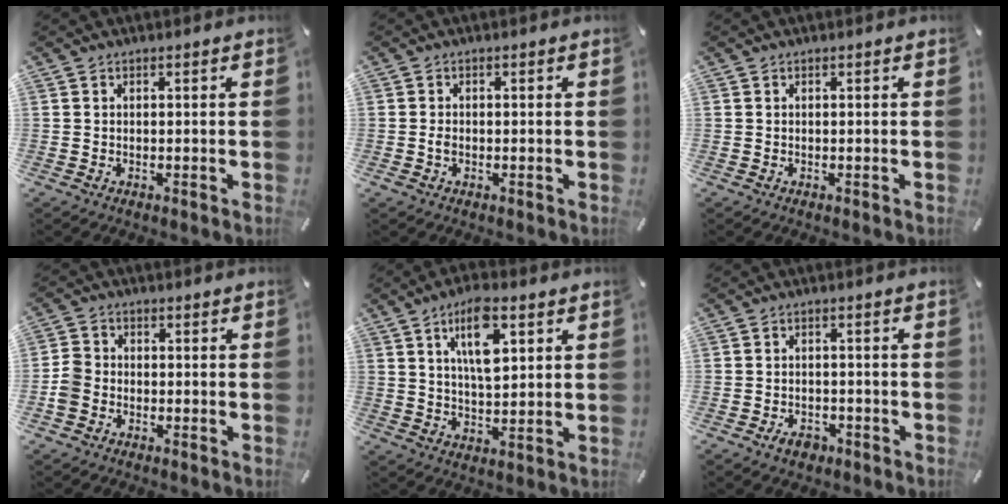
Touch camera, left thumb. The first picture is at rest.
{"total": 1.3, "force": [-0.5, 0.8, 0.9], "torque": [-0.017, 0.001, -0.010]}
{"total": 0.0}
{"total": 4.4, "force": [-1.8, 3.6, 1.8], "torque": [-0.034, 0.012, -0.032]}
{"total": 10.6, "force": [4.7, 4.4, 8.4], "torque": [-0.147, -0.008, 0.075]}
{"total": 3.5, "force": [-2.2, 2.3, 1.5], "torque": [-0.033, 0.006, -0.042]}